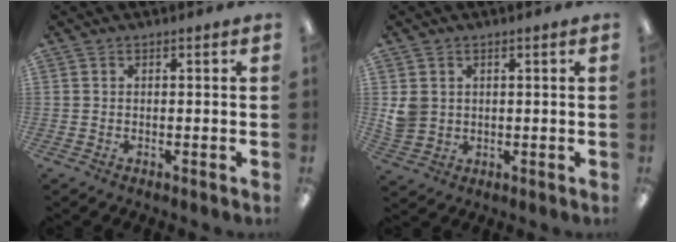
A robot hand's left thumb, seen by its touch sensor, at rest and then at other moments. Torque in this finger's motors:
{"motor_torque": [0.23, 0.52, 0.17, -0.68, 0.01]}